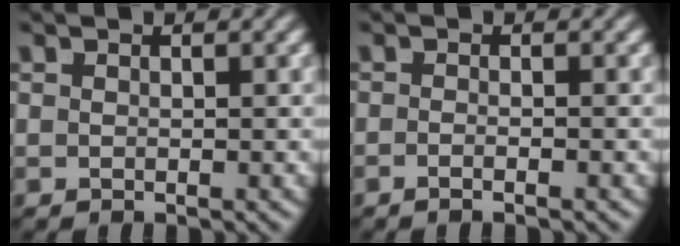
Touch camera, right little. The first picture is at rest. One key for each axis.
{"total": 1.5, "fx": -1.2, "fy": -0.4, "fz": 0.8, "tx": -0.013, "ty": 0.000, "tz": -0.023}